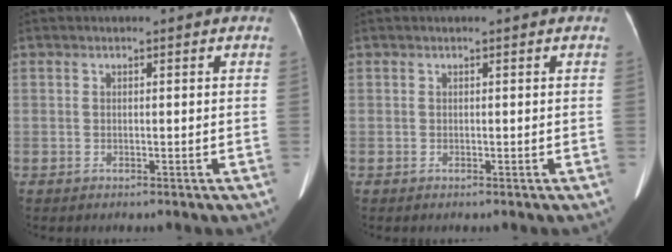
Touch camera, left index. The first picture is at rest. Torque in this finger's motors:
{"motor_torque": [0.03, 0.05, 0.00, 0.00]}